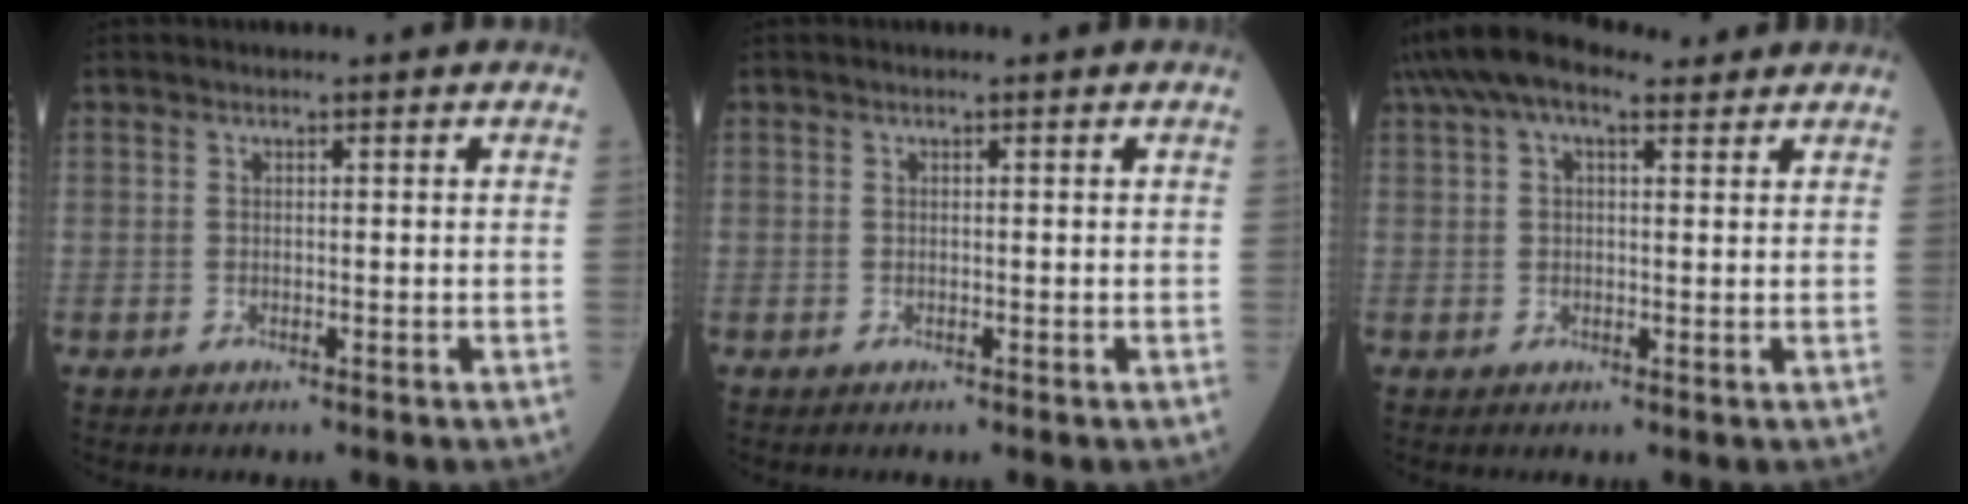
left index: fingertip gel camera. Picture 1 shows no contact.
{"total": 0.0}
{"total": 8.9, "force": [5.9, 3.5, 5.7], "torque": [-0.117, 0.049, 0.102]}